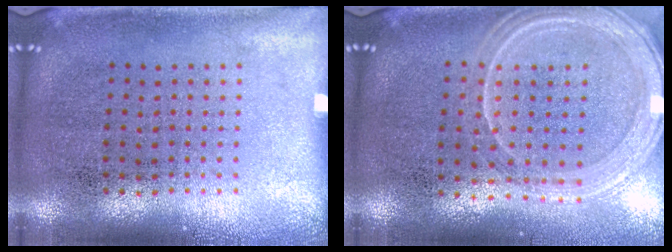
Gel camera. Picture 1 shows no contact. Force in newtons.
{"total": 1.3, "press": 1.3, "slide": 0.1}